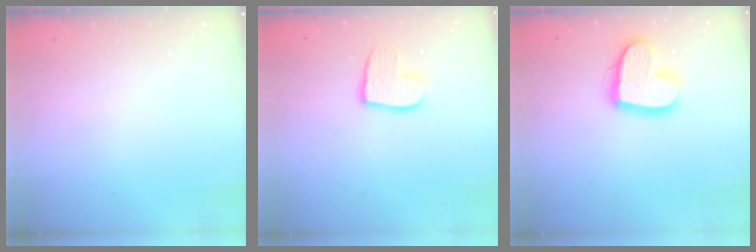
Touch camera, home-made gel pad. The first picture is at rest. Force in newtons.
{"total": 10.9, "press": 10.9, "slide": 0.9}
{"total": 14.6, "press": 14.6, "slide": 1.3}